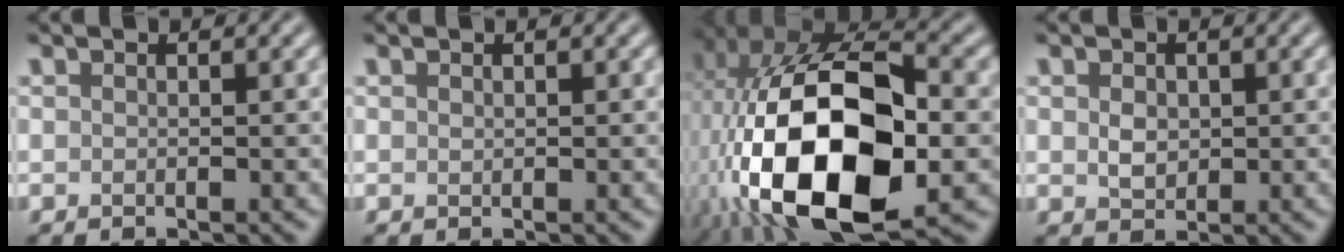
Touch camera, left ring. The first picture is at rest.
{"total": 0.0}
{"total": 19.1, "force": [-3.9, 10.7, 15.3], "torque": [-0.305, -0.022, -0.057]}
{"total": 1.8, "force": [0.3, 1.5, 1.0], "torque": [-0.019, -0.001, 0.006]}